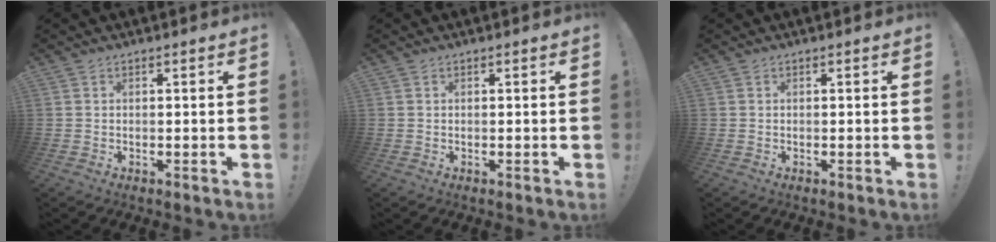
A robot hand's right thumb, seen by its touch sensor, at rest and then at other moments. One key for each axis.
{"total": 0.0}
{"total": 0.0}